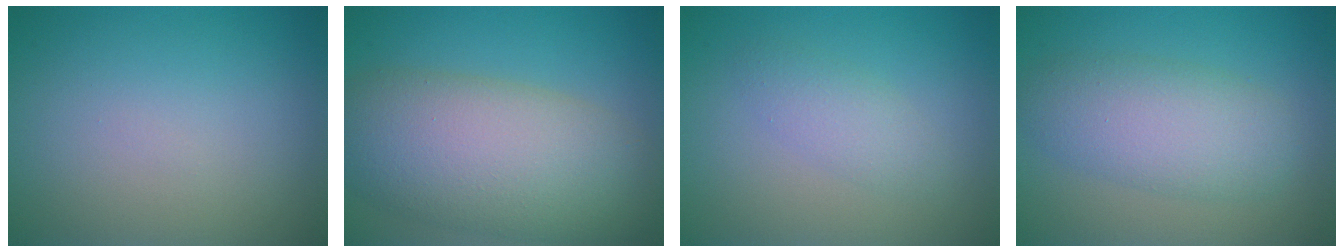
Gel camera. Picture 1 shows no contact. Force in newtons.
{"total": 10.6, "press": 10.6, "slide": 0.5}
{"total": 3.2, "press": 3.2, "slide": 0.2}
{"total": 5.3, "press": 5.3, "slide": 0.0}